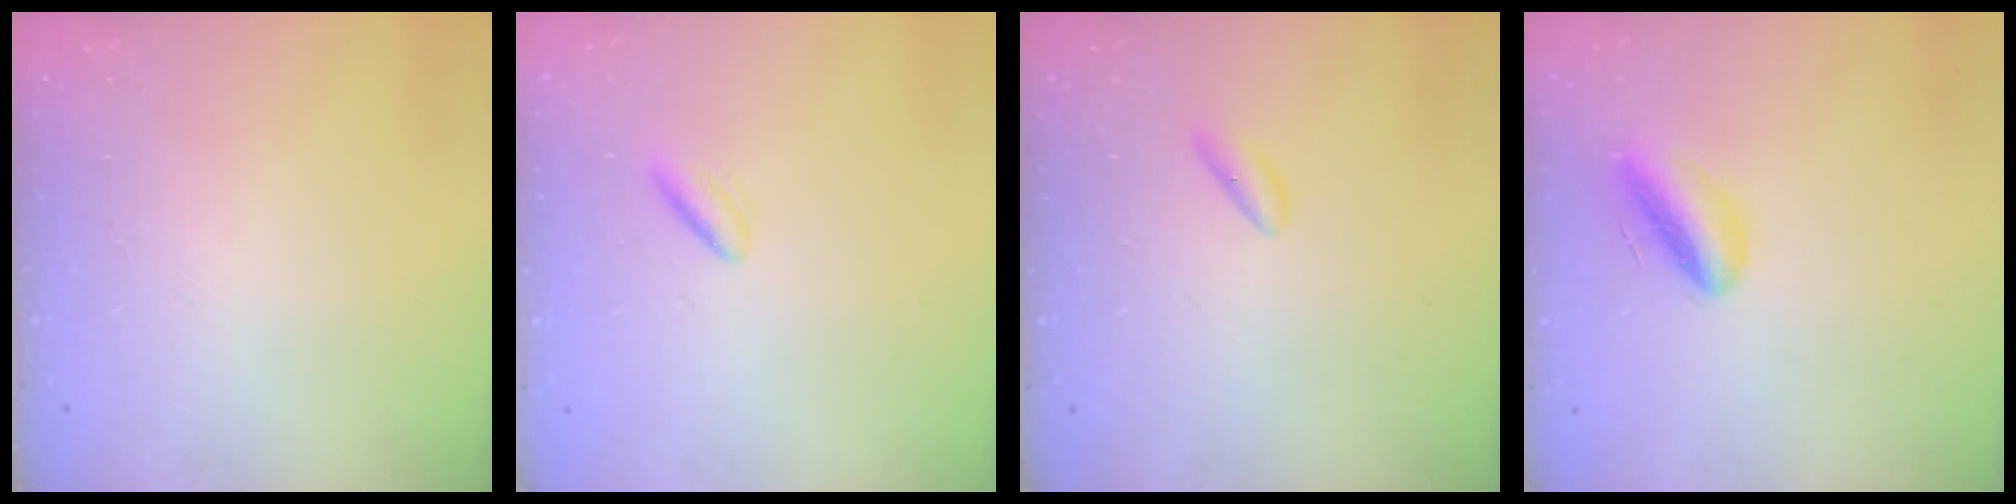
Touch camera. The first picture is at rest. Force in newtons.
{"total": 2.9, "press": 2.6, "slide": 1.3}
{"total": 3.4, "press": 3.2, "slide": 1.1}
{"total": 7.8, "press": 7.4, "slide": 2.4}